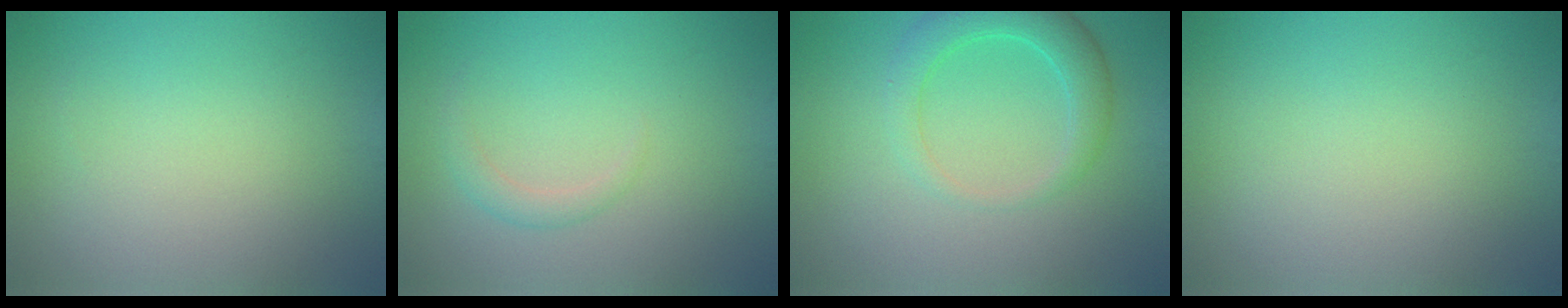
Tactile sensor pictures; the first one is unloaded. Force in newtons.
{"total": 1.4, "press": 1.4, "slide": 0.1}
{"total": 3.8, "press": 3.7, "slide": 0.2}
{"total": 0.0}